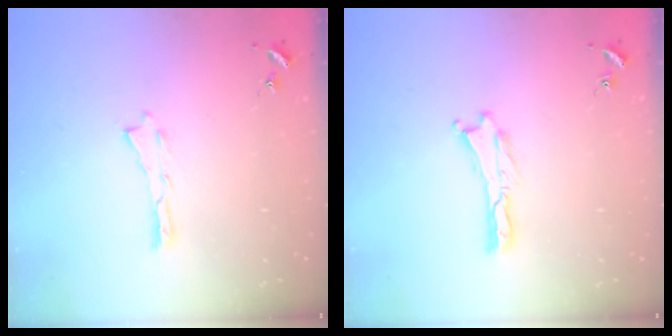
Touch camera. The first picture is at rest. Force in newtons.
{"total": 0.0}